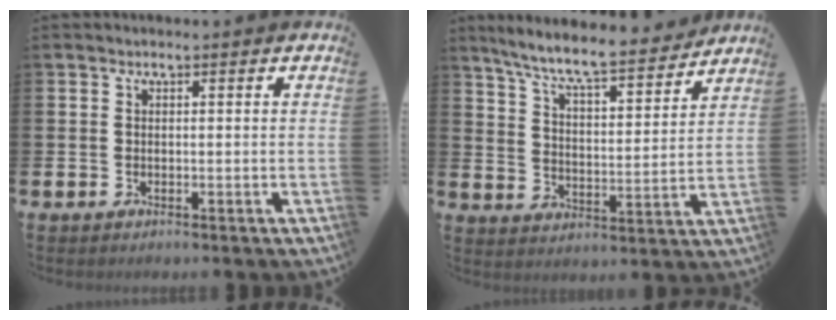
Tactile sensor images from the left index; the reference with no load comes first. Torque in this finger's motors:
{"motor_torque": [0.97, -1.18, 0.64, 0.21]}